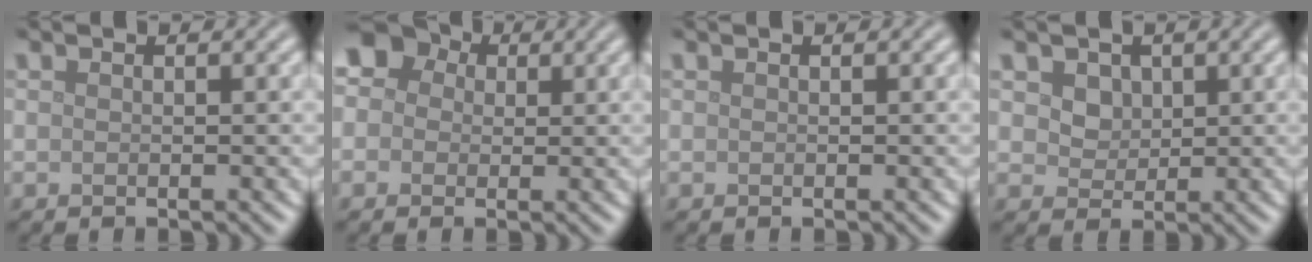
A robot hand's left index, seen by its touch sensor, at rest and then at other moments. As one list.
[{"total": 6.9, "force": [2.2, 5.8, 3.1], "torque": [-0.050, 0.032, -0.002]}, {"total": 0.0}, {"total": 2.9, "force": [1.5, 2.1, 1.3], "torque": [-0.040, -0.005, 0.039]}]